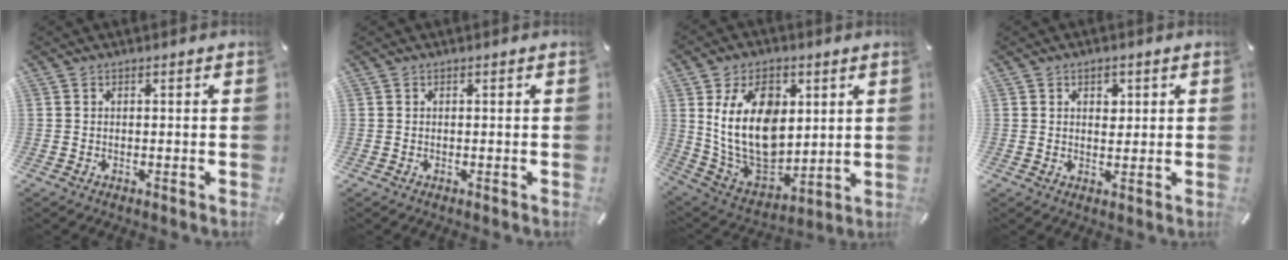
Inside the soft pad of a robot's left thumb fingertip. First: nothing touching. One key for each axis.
{"total": 0.0}
{"total": 20.3, "fx": 4.4, "fy": 13.9, "fz": 14.1, "tx": -0.287, "ty": -0.026, "tz": 0.079}
{"total": 3.1, "fx": 1.1, "fy": 2.4, "fz": 1.7, "tx": -0.007, "ty": -0.007, "tz": 0.010}